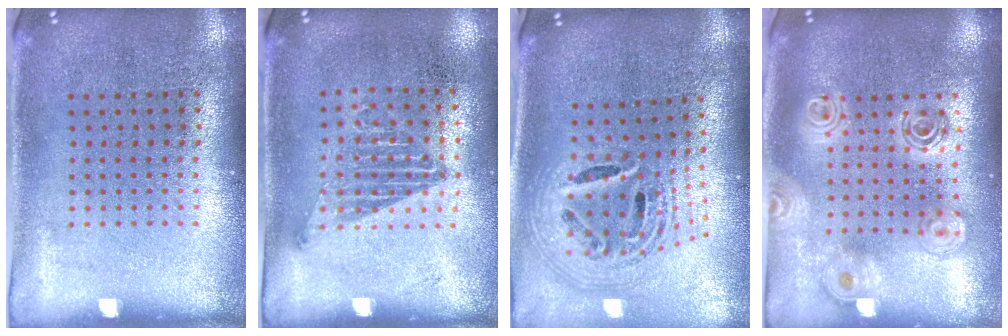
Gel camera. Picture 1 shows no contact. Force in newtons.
{"total": 1.1, "press": 1.0, "slide": 0.5}
{"total": 2.5, "press": 1.8, "slide": 1.7}
{"total": 2.0, "press": 1.7, "slide": 1.1}